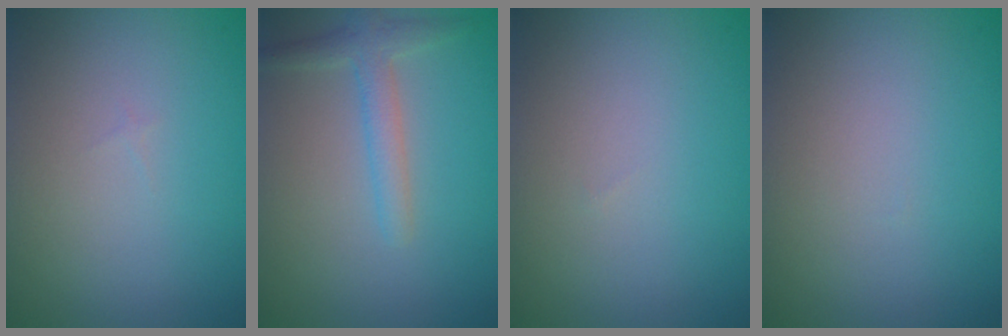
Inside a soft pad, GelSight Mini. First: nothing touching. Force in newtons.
{"total": 2.3, "press": 2.3, "slide": 0.1}
{"total": 0.0}
{"total": 0.0}